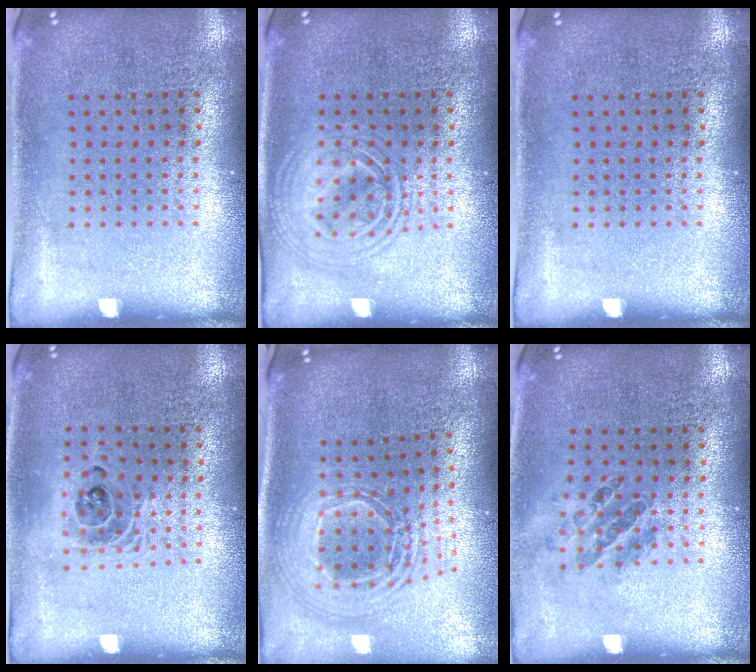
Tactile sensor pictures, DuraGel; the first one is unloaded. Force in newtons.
{"total": 1.7, "press": 1.7, "slide": 0.3}
{"total": 0.0}
{"total": 1.4, "press": 1.2, "slide": 0.7}
{"total": 2.5, "press": 1.9, "slide": 1.7}
{"total": 1.0, "press": 0.9, "slide": 0.3}